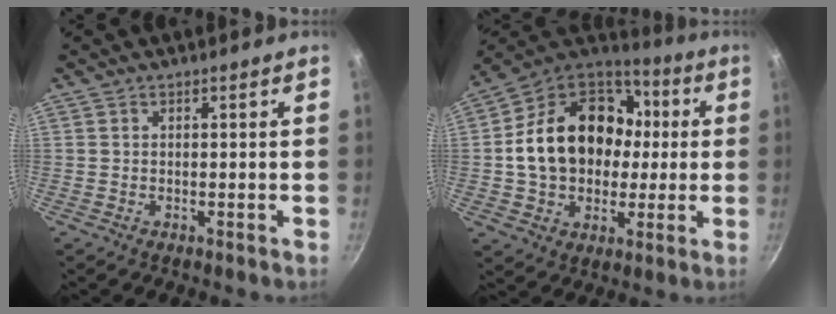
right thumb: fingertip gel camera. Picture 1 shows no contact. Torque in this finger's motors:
{"motor_torque": [1.35, 3.70, 1.71, -0.36, 0.19]}